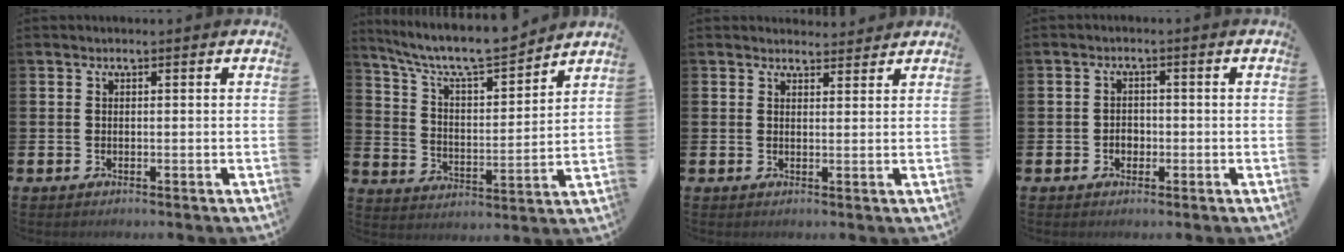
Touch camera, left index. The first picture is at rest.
{"total": 8.6, "force": [8.0, 1.3, 2.9], "torque": [-0.088, -0.060, 0.138]}
{"total": 2.4, "force": [2.3, 0.4, -0.2], "torque": [0.007, -0.015, 0.040]}
{"total": 1.9, "force": [-0.6, 1.5, 0.9], "torque": [-0.007, 0.000, -0.016]}